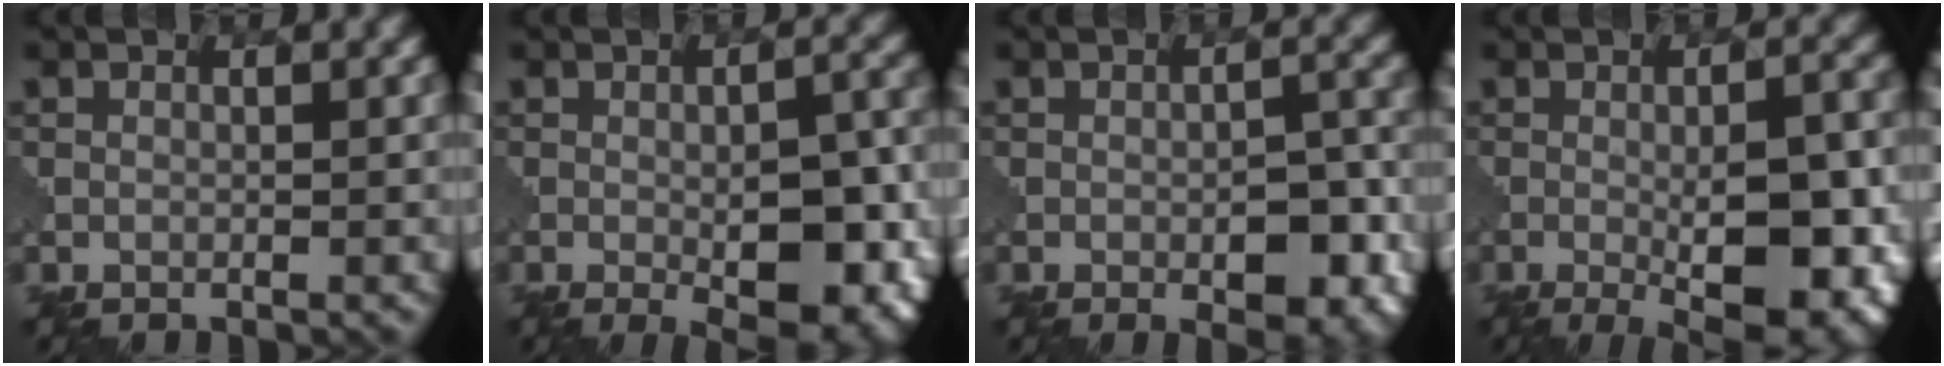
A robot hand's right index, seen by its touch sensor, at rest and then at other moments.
{"total": 8.3, "force": [-1.9, 2.7, 7.5], "torque": [-0.100, -0.006, -0.025]}
{"total": 5.7, "force": [-2.2, 2.1, 4.8], "torque": [-0.064, 0.002, -0.030]}
{"total": 10.5, "force": [-2.5, 3.3, 9.6], "torque": [-0.129, -0.008, -0.030]}